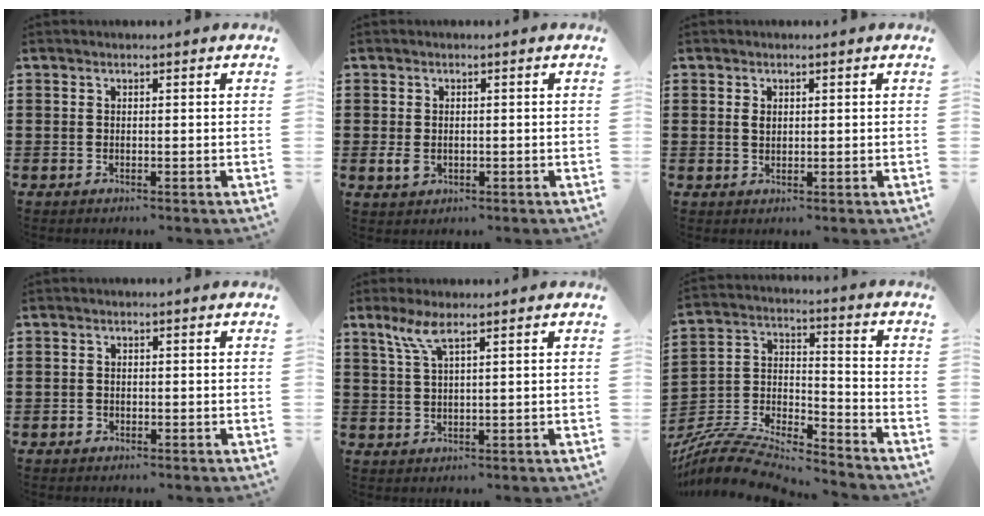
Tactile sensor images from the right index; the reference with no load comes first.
{"total": 1.9, "force": [-0.3, 1.4, 1.3], "torque": [-0.034, -0.001, -0.008]}
{"total": 1.3, "force": [0.4, 0.9, 0.8], "torque": [-0.019, 0.005, 0.007]}
{"total": 0.9, "force": [-0.5, 0.7, 0.2], "torque": [-0.005, 0.003, -0.013]}
{"total": 4.1, "force": [2.5, 0.7, 3.2], "torque": [-0.071, 0.003, 0.044]}
{"total": 8.5, "force": [-7.9, 1.7, 2.5], "torque": [-0.058, 0.005, -0.161]}